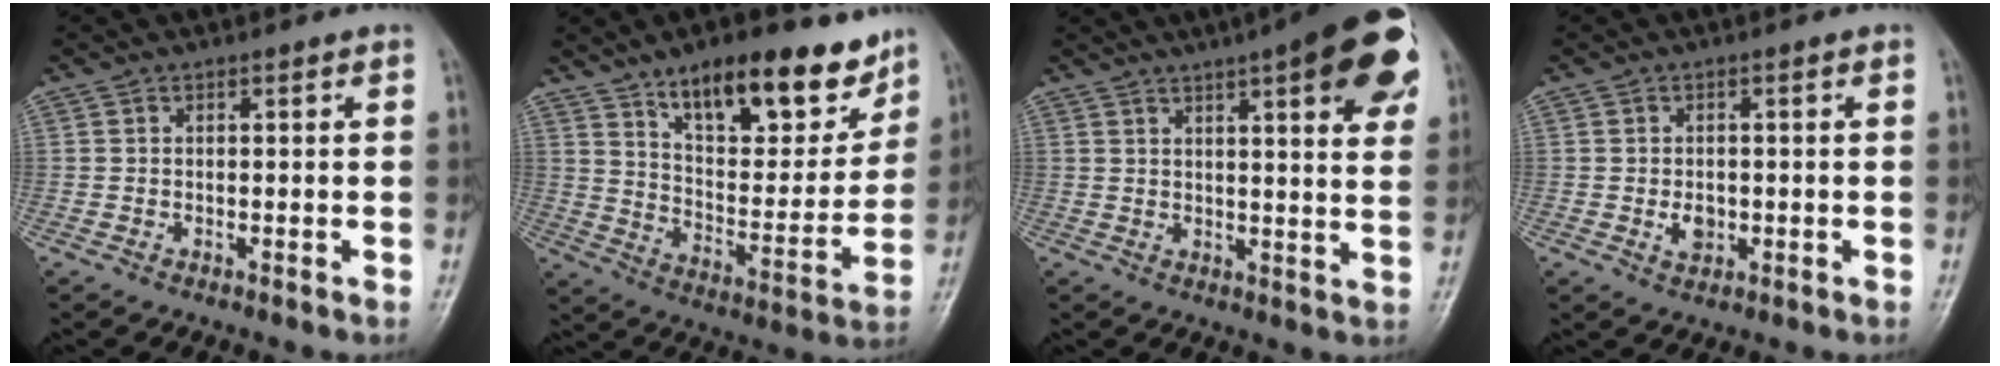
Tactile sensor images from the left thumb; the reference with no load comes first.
{"total": 20.1, "force": [13.3, 8.1, 12.8], "torque": [-0.141, -0.067, 0.215]}
{"total": 18.7, "force": [9.2, 4.7, 15.5], "torque": [-0.184, -0.018, 0.113]}
{"total": 2.8, "force": [-0.5, 2.1, 1.9], "torque": [-0.023, 0.000, -0.004]}